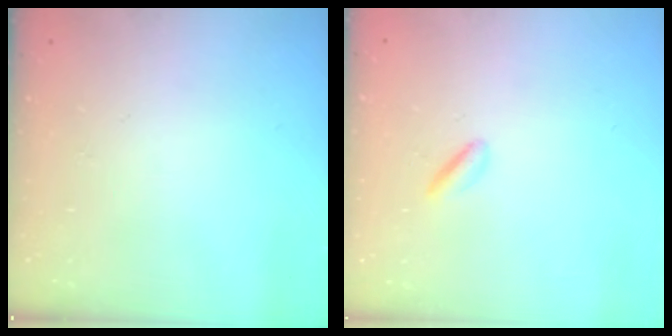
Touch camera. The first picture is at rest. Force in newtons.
{"total": 0.9, "press": 0.7, "slide": 0.6}